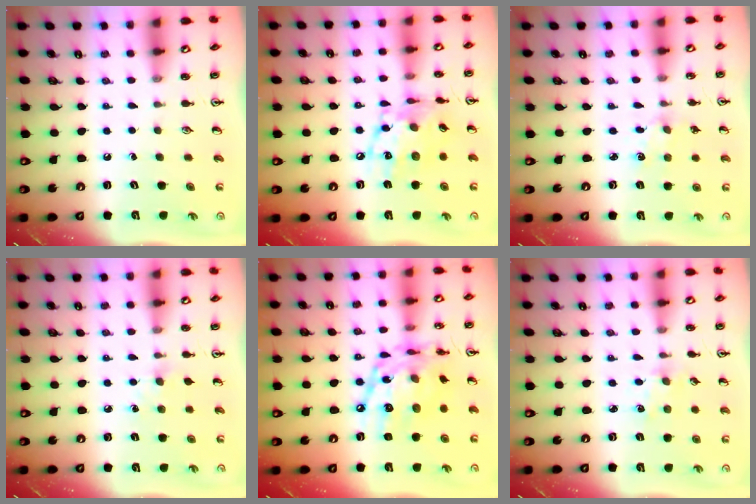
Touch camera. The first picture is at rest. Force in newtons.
{"total": 14.4, "press": 14.3, "slide": 0.8}
{"total": 2.9, "press": 2.9, "slide": 0.4}
{"total": 4.8, "press": 4.7, "slide": 0.7}
{"total": 16.7, "press": 16.6, "slide": 1.4}
{"total": 1.9, "press": 1.9, "slide": 0.3}